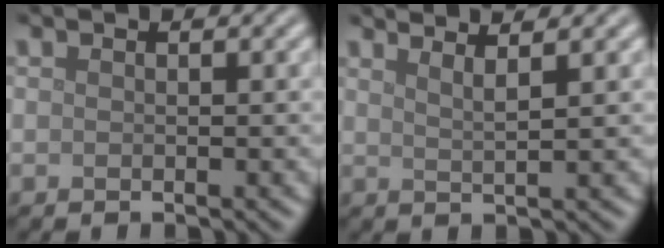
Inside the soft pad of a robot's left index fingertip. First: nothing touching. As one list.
[{"total": 3.2, "force": [2.5, 0.8, 1.9], "torque": [-0.010, 0.014, 0.014]}]